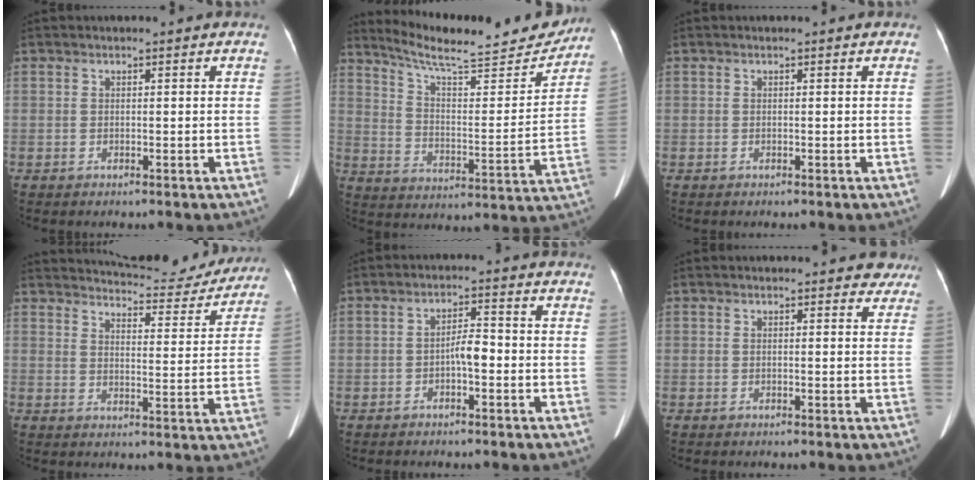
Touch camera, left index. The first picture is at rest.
{"total": 19.7, "force": [18.2, 3.0, 6.8], "torque": [-0.105, -0.023, 0.258]}
{"total": 0.0}
{"total": 15.7, "force": [15.2, 2.6, 3.2], "torque": [-0.030, -0.031, 0.182]}
{"total": 3.0, "force": [-1.1, 0.8, 2.7], "torque": [-0.043, 0.007, -0.018]}
{"total": 3.9, "force": [3.5, 1.6, 0.6], "torque": [0.015, -0.007, 0.020]}